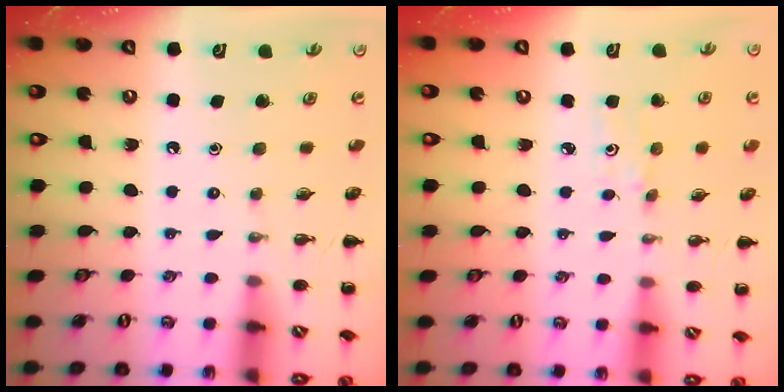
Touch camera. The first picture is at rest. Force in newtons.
{"total": 2.8, "press": 2.6, "slide": 0.9}